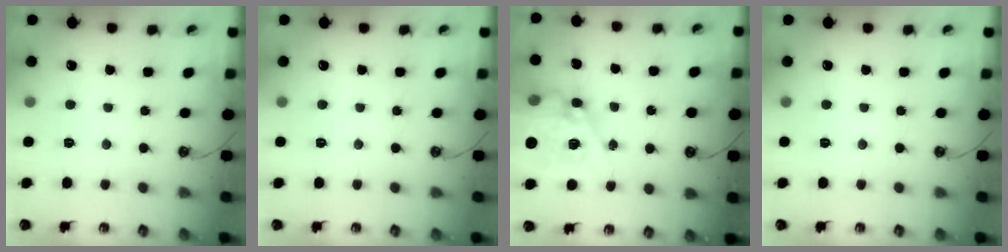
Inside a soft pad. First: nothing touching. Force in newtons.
{"total": 0.0}
{"total": 17.8, "press": 17.8, "slide": 1.5}
{"total": 0.0}